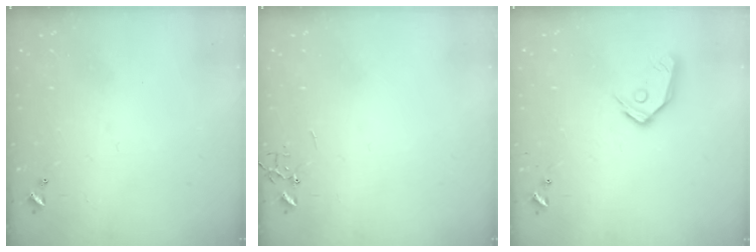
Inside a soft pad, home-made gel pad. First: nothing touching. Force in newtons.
{"total": 0.0}
{"total": 11.6, "press": 11.5, "slide": 1.2}